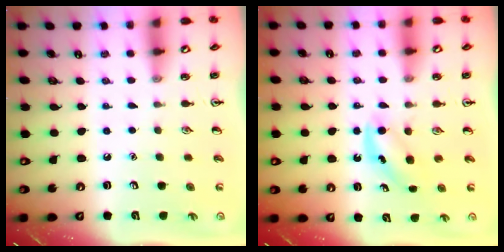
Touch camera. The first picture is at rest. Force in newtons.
{"total": 4.0, "press": 3.9, "slide": 0.9}